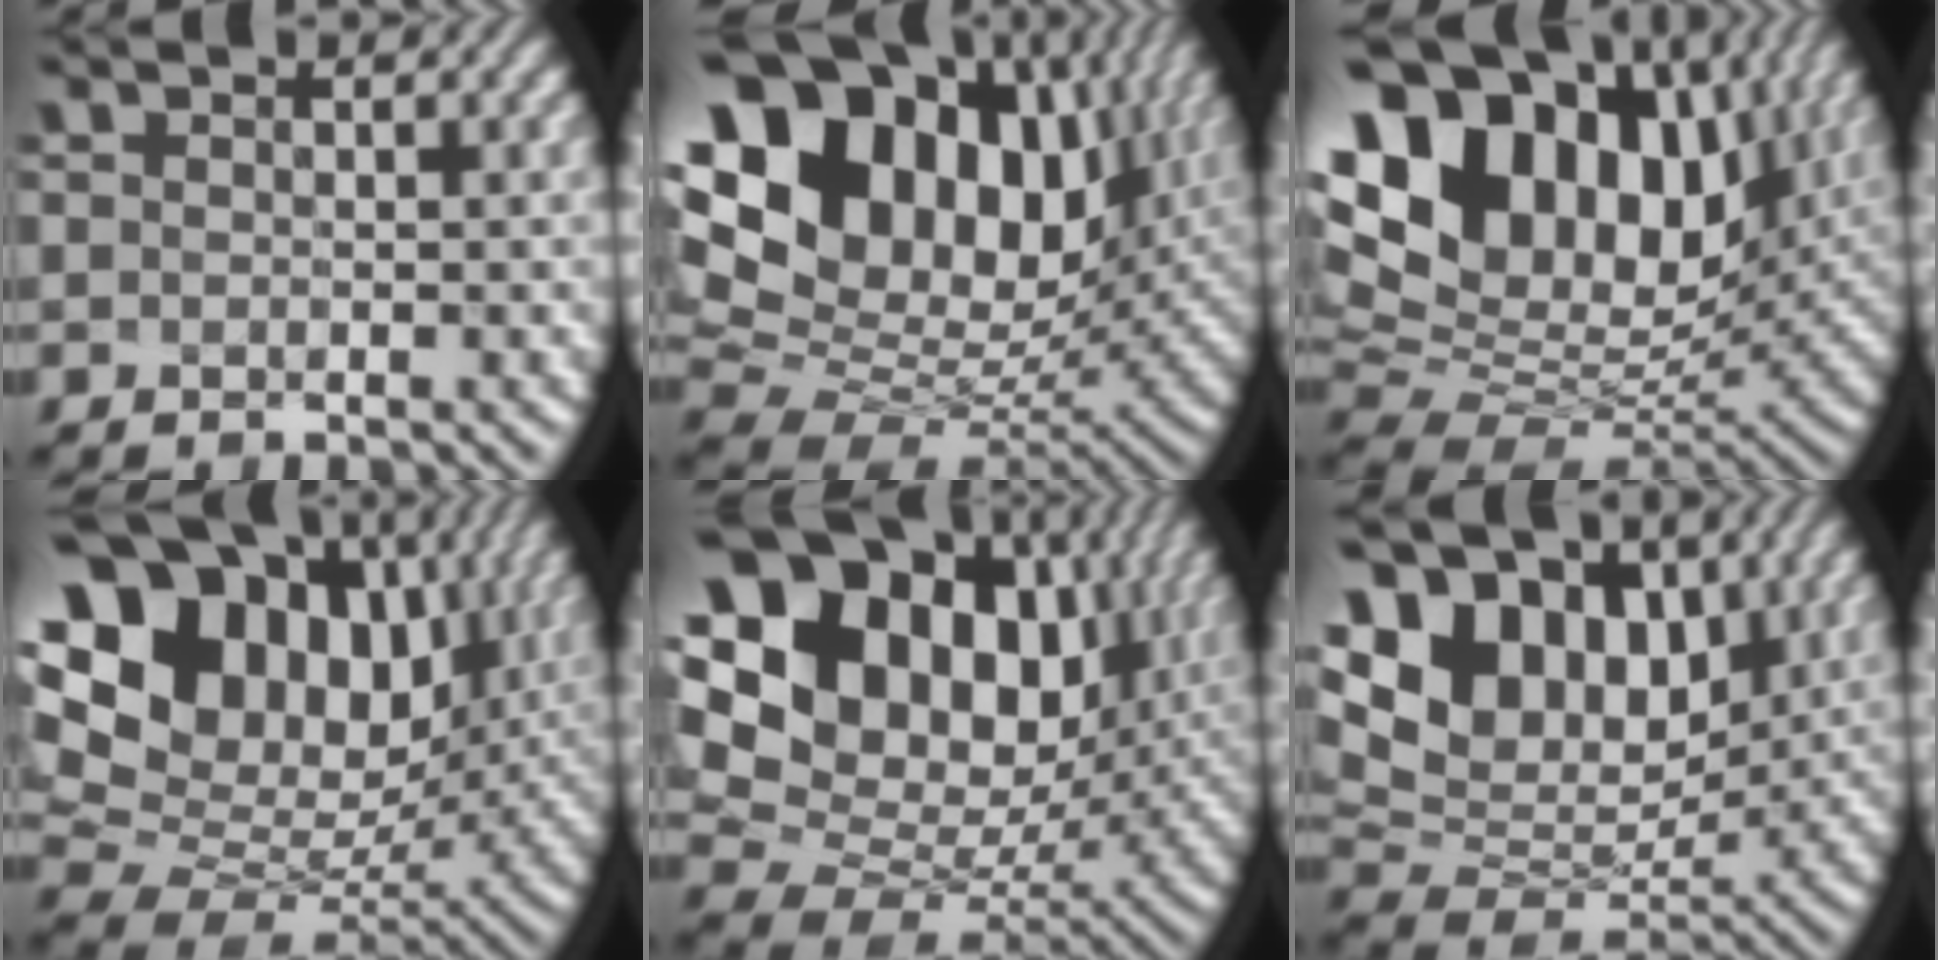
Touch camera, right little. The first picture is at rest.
{"total": 20.2, "force": [8.3, 13.3, 12.7], "torque": [-0.272, 0.061, 0.155]}
{"total": 16.4, "force": [7.9, 10.2, 10.1], "torque": [-0.219, 0.042, 0.147]}
{"total": 21.5, "force": [9.2, 15.2, 12.1], "torque": [-0.292, 0.068, 0.175]}
{"total": 21.5, "force": [8.0, 15.7, 12.3], "torque": [-0.304, 0.058, 0.157]}
{"total": 13.2, "force": [5.7, 8.5, 8.3], "torque": [-0.172, 0.028, 0.096]}